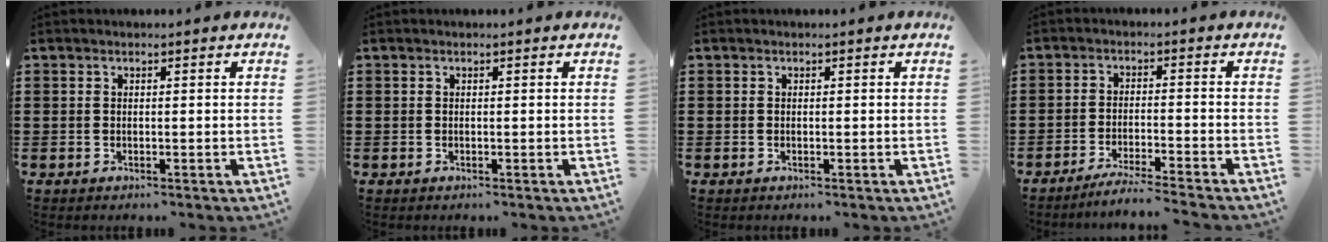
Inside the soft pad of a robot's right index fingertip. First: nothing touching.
{"total": 0.0}
{"total": 0.0}
{"total": 3.7, "force": [-3.4, -0.5, 1.2], "torque": [-0.026, -0.008, -0.070]}